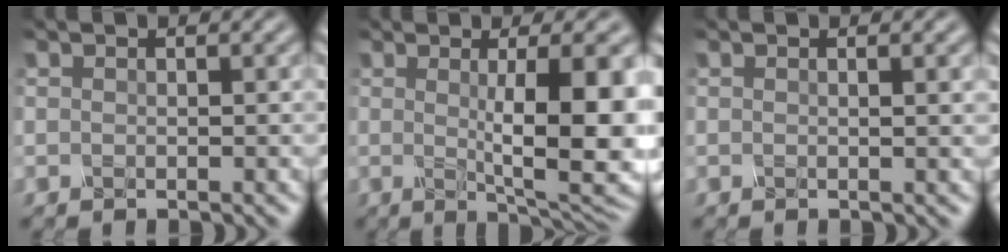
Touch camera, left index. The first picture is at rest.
{"total": 9.4, "force": [0.3, 2.3, 9.1], "torque": [-0.120, -0.007, 0.008]}
{"total": 1.5, "force": [0.4, 0.5, 1.4], "torque": [-0.014, 0.002, -0.002]}